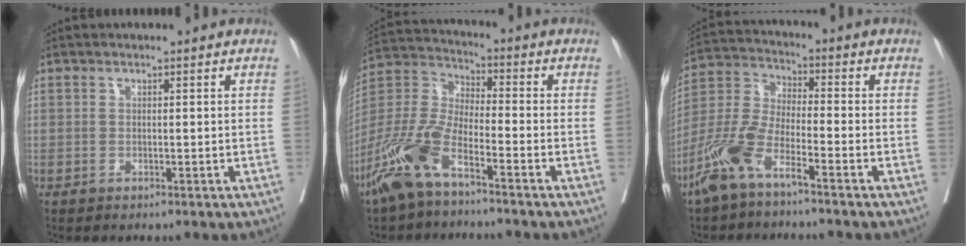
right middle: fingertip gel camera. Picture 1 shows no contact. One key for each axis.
{"total": 11.1, "fx": -7.3, "fy": 2.7, "fz": 7.9, "tx": -0.188, "ty": -0.014, "tz": -0.152}
{"total": 8.8, "fx": -5.9, "fy": 1.8, "fz": 6.4, "tx": -0.151, "ty": -0.009, "tz": -0.130}